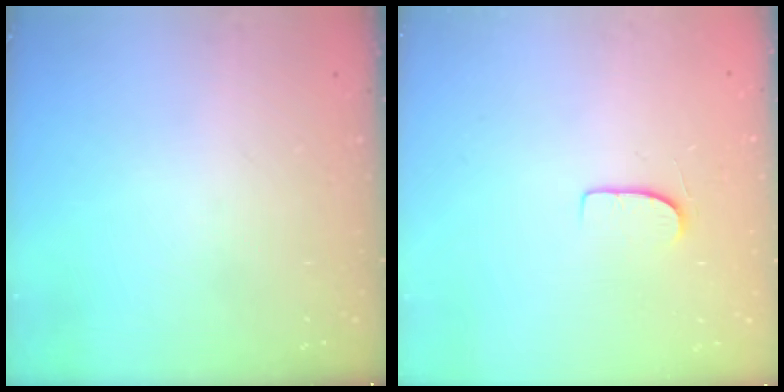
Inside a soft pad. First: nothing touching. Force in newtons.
{"total": 6.1, "press": 6.1, "slide": 0.5}